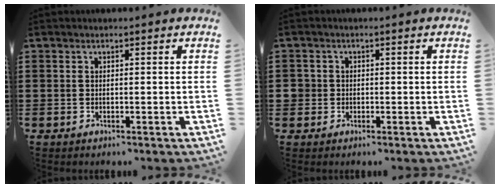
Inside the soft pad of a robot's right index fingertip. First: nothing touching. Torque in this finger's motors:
{"motor_torque": [0.13, 0.93, 0.12, -0.01]}